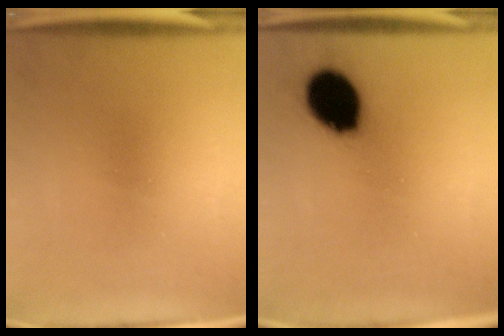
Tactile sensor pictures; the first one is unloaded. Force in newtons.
{"total": 12.9}